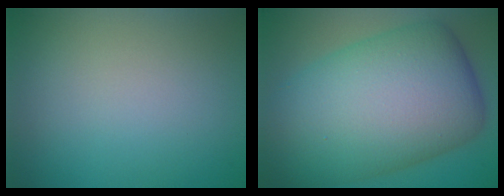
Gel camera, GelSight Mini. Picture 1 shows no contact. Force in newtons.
{"total": 15.1, "press": 15.1, "slide": 0.1}